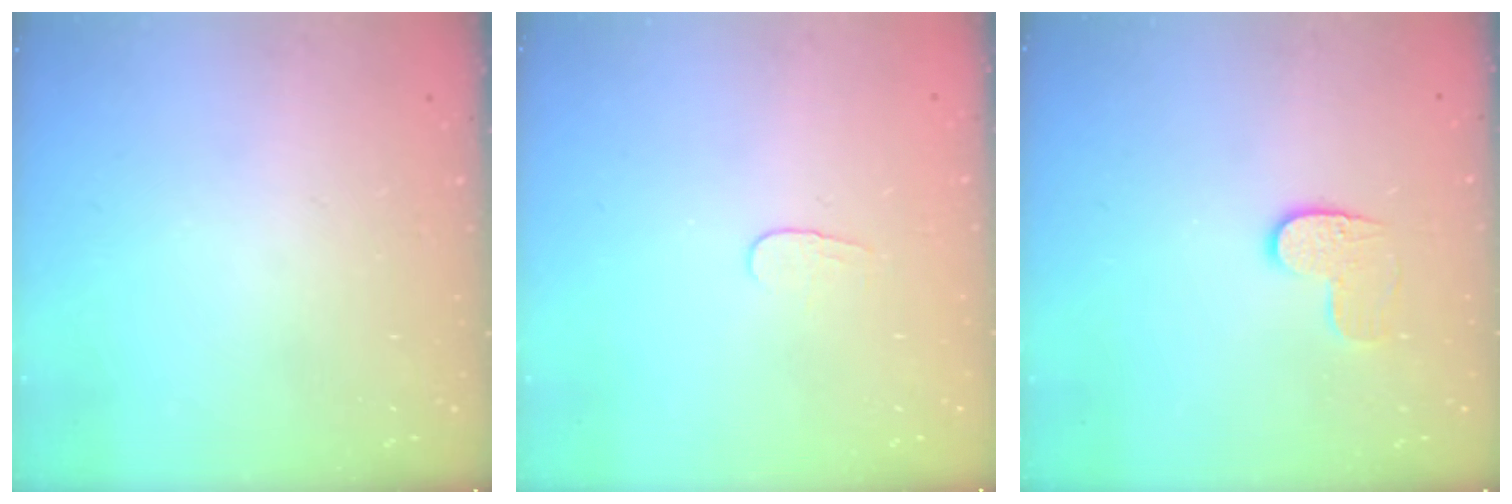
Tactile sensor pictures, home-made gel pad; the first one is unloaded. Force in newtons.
{"total": 3.8, "press": 3.8, "slide": 0.3}
{"total": 6.1, "press": 6.1, "slide": 0.5}